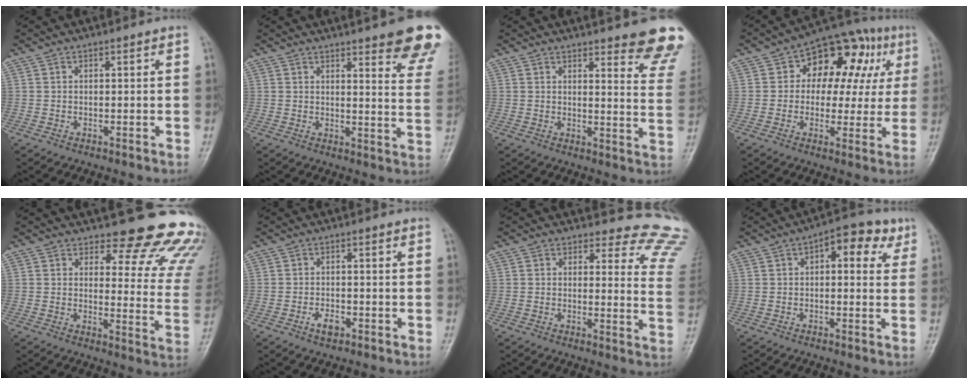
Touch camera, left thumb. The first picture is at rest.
{"total": 14.9, "force": [10.2, 2.9, 10.4], "torque": [-0.099, -0.052, 0.108]}
{"total": 13.3, "force": [10.7, 2.5, 7.4], "torque": [-0.049, -0.073, 0.106]}
{"total": 15.9, "force": [4.2, 10.7, 11.0], "torque": [-0.078, 0.028, 0.050]}
{"total": 18.3, "force": [16.0, 6.1, 6.3], "torque": [-0.014, -0.134, 0.158]}
{"total": 3.1, "force": [-1.9, 1.5, 1.9], "torque": [-0.031, 0.014, -0.033]}
{"total": 13.0, "force": [12.5, 3.3, -0.3], "torque": [0.069, -0.138, 0.088]}
{"total": 8.2, "force": [3.1, 4.2, 6.3], "torque": [-0.051, 0.013, 0.028]}